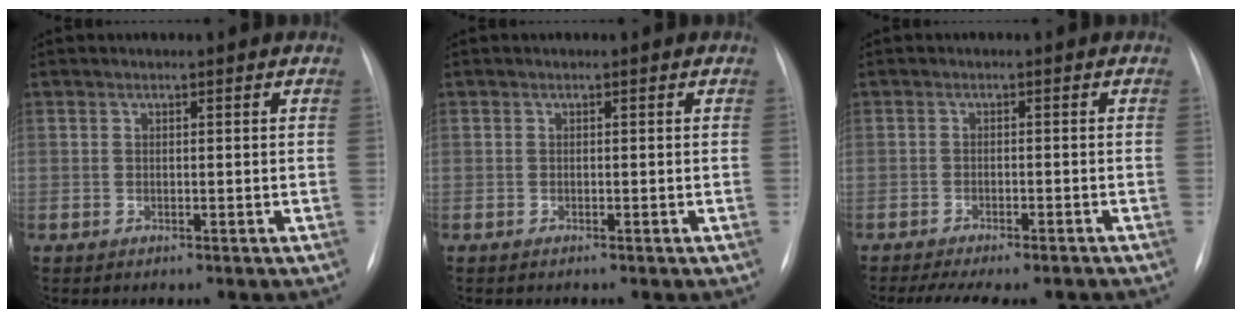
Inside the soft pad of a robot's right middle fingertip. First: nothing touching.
{"total": 0.0}
{"total": 11.0, "force": [-9.3, 2.6, 5.2], "torque": [-0.076, -0.003, -0.123]}